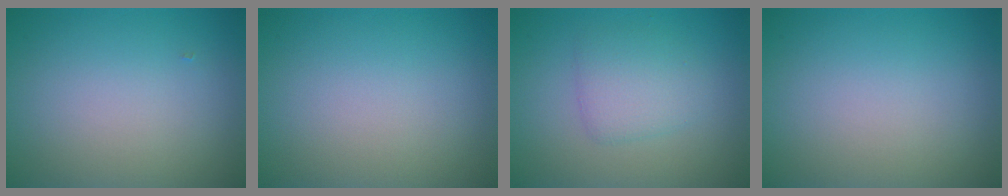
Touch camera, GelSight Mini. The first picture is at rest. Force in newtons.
{"total": 0.0}
{"total": 2.7, "press": 2.7, "slide": 0.1}
{"total": 0.0}